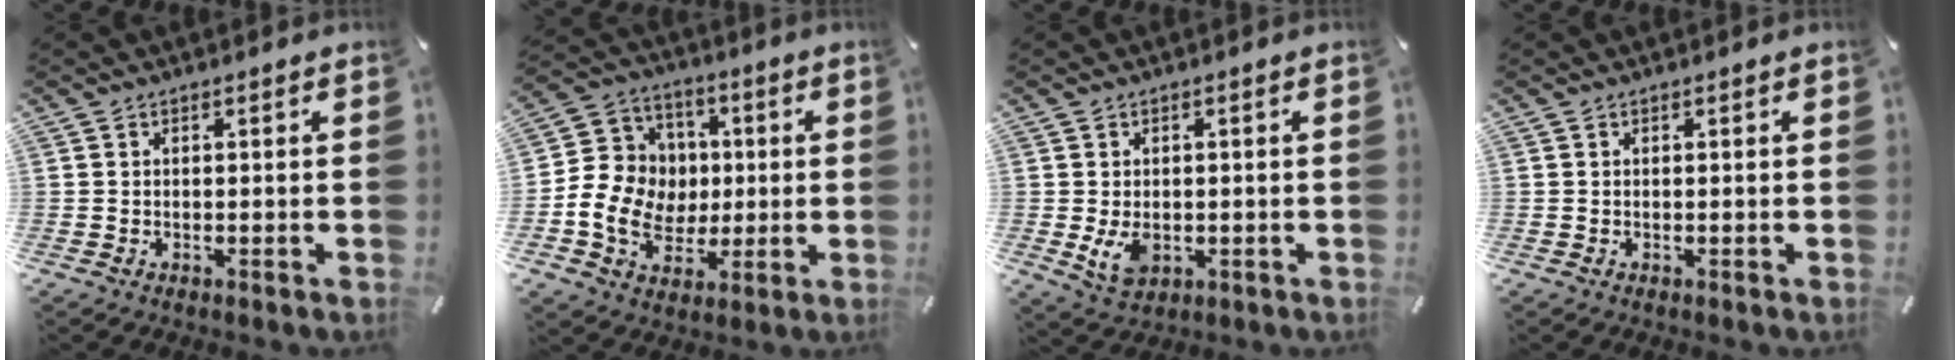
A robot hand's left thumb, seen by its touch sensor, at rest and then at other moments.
{"total": 12.4, "force": [-1.3, 11.6, 4.3], "torque": [-0.076, 0.019, -0.013]}
{"total": 4.8, "force": [-0.6, 3.6, 3.2], "torque": [-0.066, -0.004, -0.012]}
{"total": 0.0}